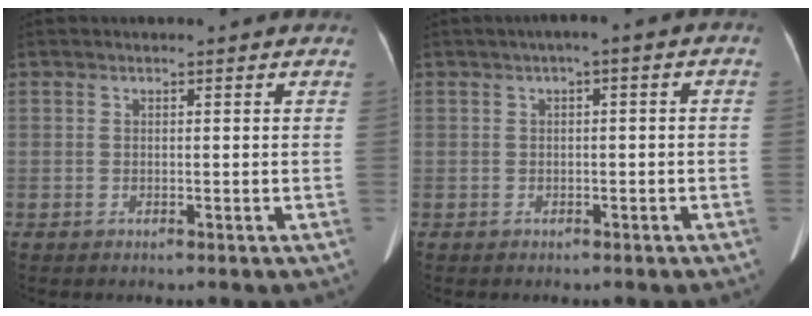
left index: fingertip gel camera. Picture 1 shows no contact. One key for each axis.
{"total": 1.8, "fx": -0.1, "fy": 0.8, "fz": 1.6, "tx": -0.018, "ty": 0.011, "tz": -0.006}